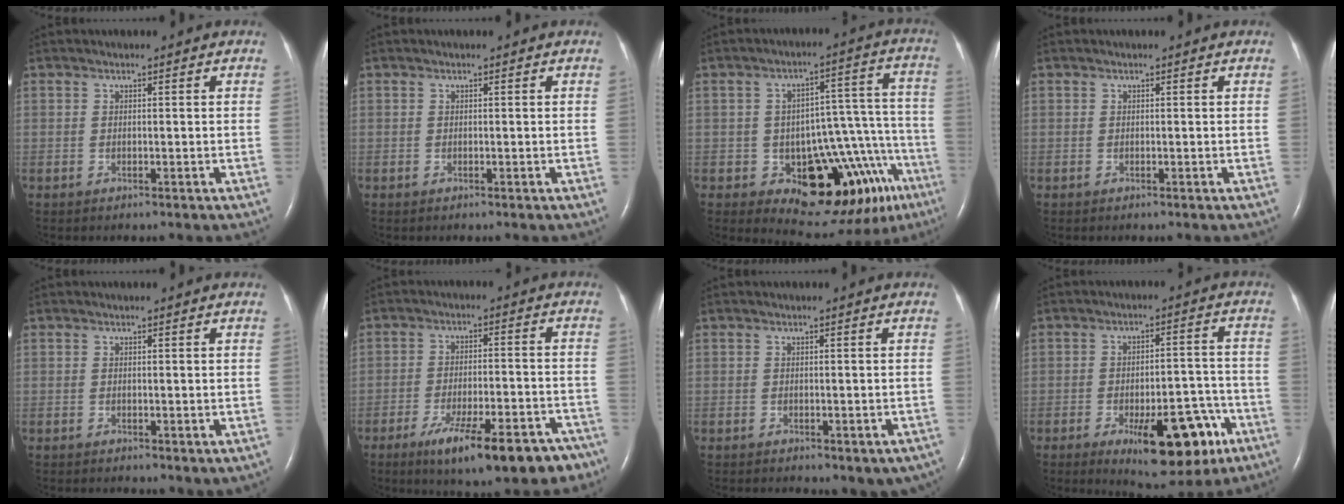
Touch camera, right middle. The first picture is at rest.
{"total": 0.0}
{"total": 16.4, "force": [-8.5, 6.5, 12.4], "torque": [-0.122, 0.048, -0.106]}
{"total": 0.0}
{"total": 1.0, "force": [0.1, 0.5, 0.9], "torque": [-0.016, -0.005, 0.005]}
{"total": 15.4, "force": [-10.3, 4.2, 10.6], "torque": [-0.114, -0.001, -0.150]}
{"total": 3.6, "force": [-2.0, 1.8, 2.4], "torque": [-0.020, -0.004, -0.022]}
{"total": 13.5, "force": [-6.7, 4.9, 10.7], "torque": [-0.139, 0.006, -0.086]}